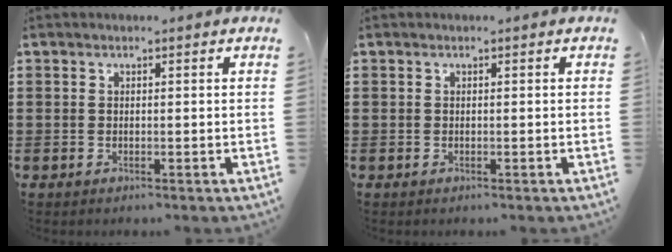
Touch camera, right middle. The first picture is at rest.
{"total": 0.0}